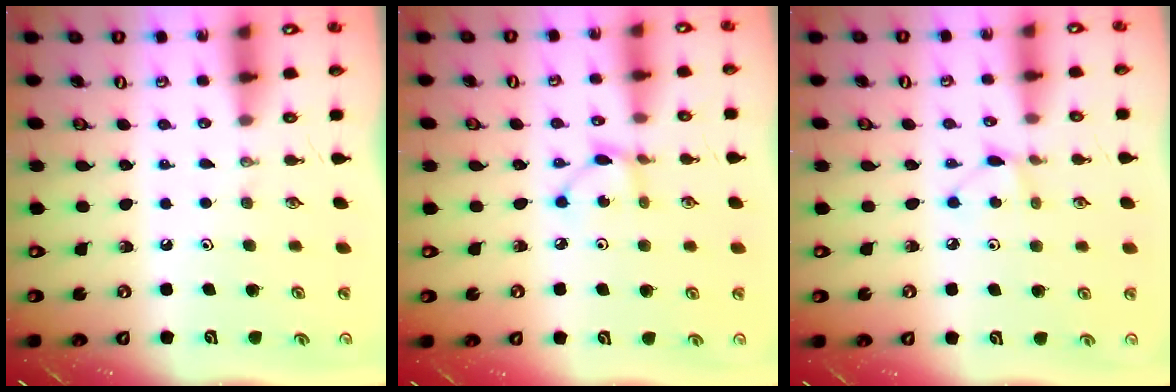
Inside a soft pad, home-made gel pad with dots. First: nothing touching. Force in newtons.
{"total": 2.9, "press": 2.9, "slide": 0.1}
{"total": 4.6, "press": 4.6, "slide": 0.5}